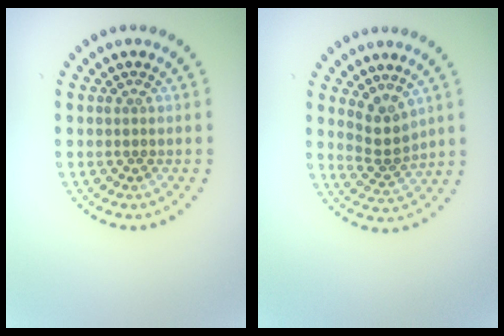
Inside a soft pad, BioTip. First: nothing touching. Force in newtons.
{"total": 2.8, "press": 2.0, "slide": 1.9}